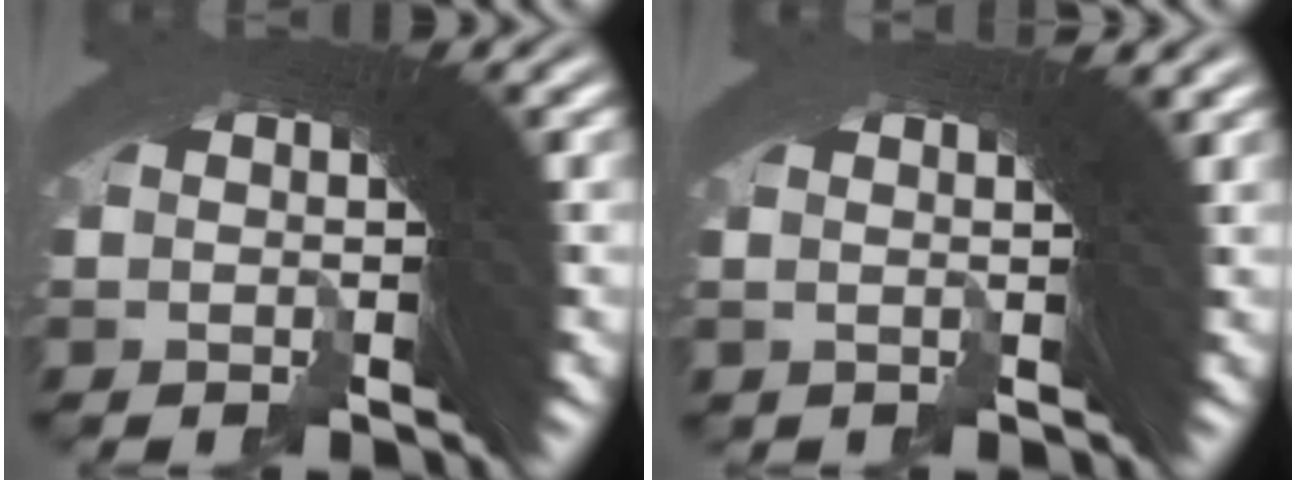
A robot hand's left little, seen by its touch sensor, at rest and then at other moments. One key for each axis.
{"total": 2.0, "fx": 1.6, "fy": -0.7, "fz": 1.0, "tx": -0.015, "ty": 0.008, "tz": 0.026}